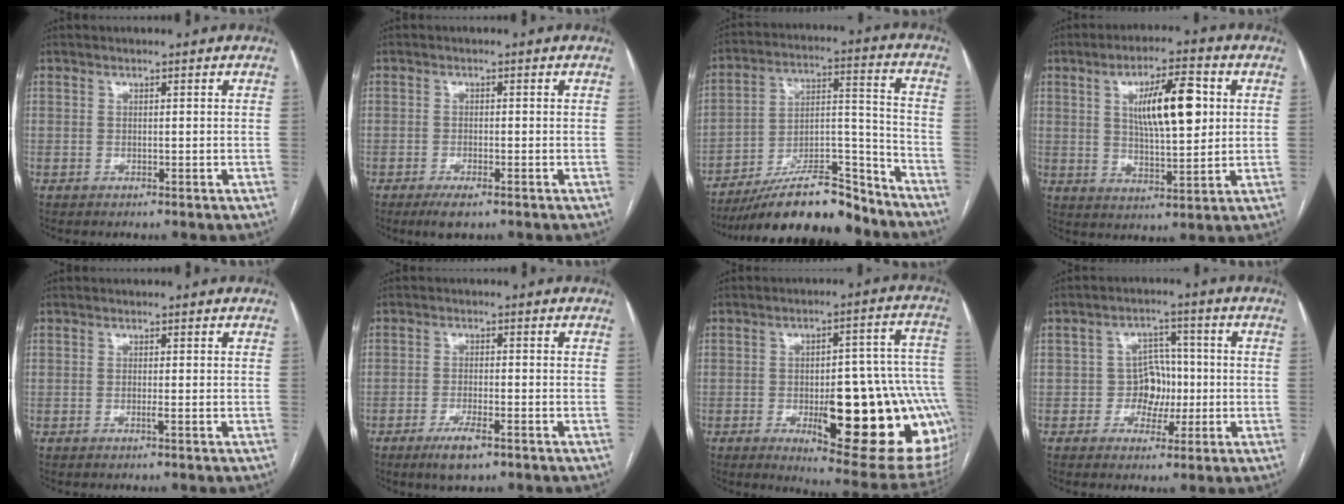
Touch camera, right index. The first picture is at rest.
{"total": 3.0, "force": [-2.0, 0.6, 2.2], "torque": [-0.041, -0.004, -0.032]}
{"total": 19.0, "force": [-16.4, 4.1, 8.6], "torque": [-0.136, 0.027, -0.276]}
{"total": 11.3, "force": [2.8, 2.9, 10.5], "torque": [-0.178, 0.009, 0.049]}
{"total": 0.7, "force": [-0.2, -0.1, 0.6], "torque": [-0.012, 0.000, -0.005]}
{"total": 4.5, "force": [-2.8, 0.9, 3.4], "torque": [-0.068, -0.006, -0.047]}
{"total": 25.7, "force": [-6.5, 6.0, 24.1], "torque": [-0.217, 0.010, -0.068]}
{"total": 5.1, "force": [-0.9, 4.4, 2.4], "torque": [-0.027, 0.019, -0.014]}